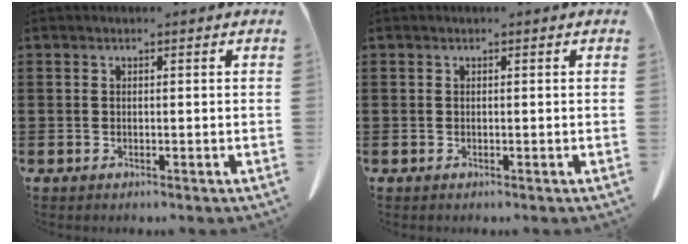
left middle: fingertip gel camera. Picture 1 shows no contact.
{"total": 0.0}